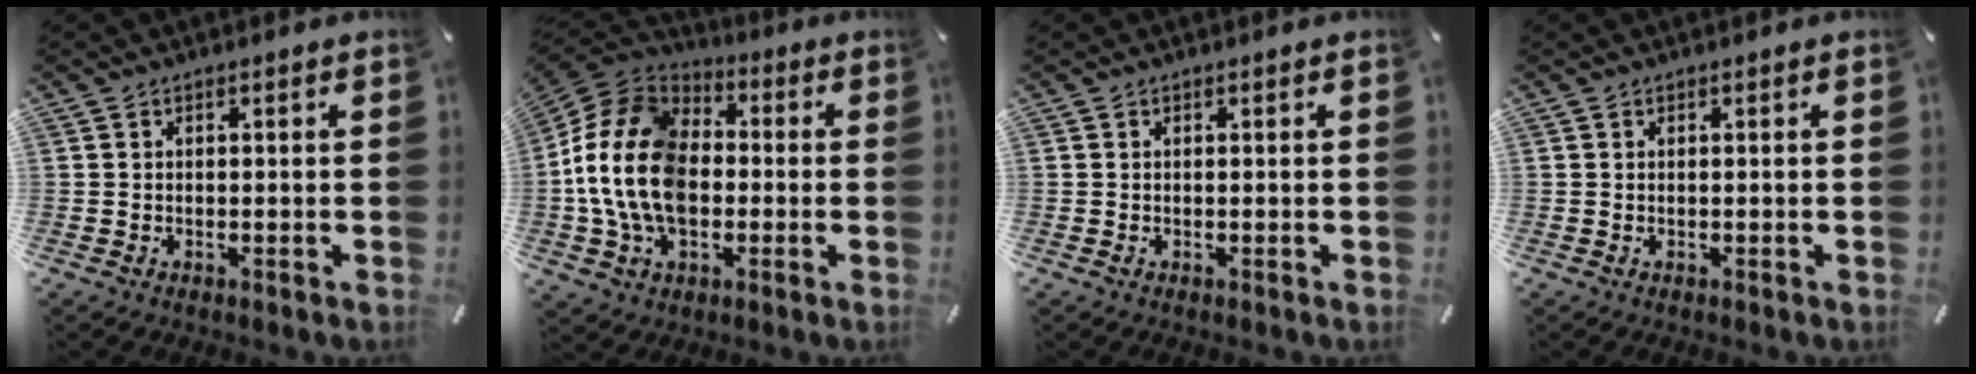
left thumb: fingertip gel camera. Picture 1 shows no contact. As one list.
[{"total": 18.2, "force": [-2.5, 13.2, 12.3], "torque": [-0.267, 0.028, -0.051]}, {"total": 0.0}, {"total": 0.0}]